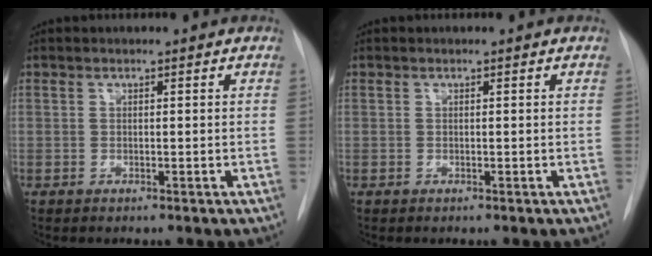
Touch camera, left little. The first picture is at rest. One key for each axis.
{"total": 0.0}